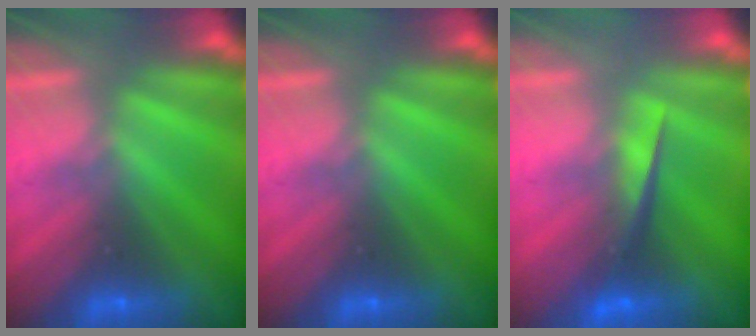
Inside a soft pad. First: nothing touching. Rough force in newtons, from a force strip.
{"total": 0.0}
{"total": 4.6}